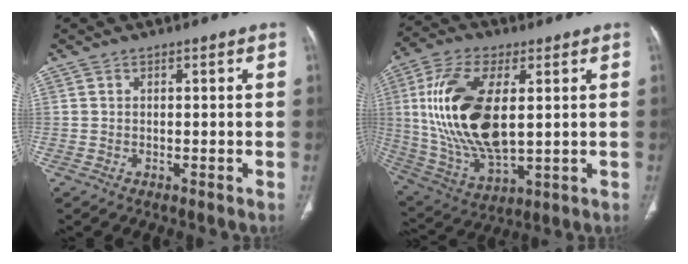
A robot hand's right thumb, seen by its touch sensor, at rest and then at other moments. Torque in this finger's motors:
{"motor_torque": [2.21, 2.80, 2.48, 0.16, 0.73]}